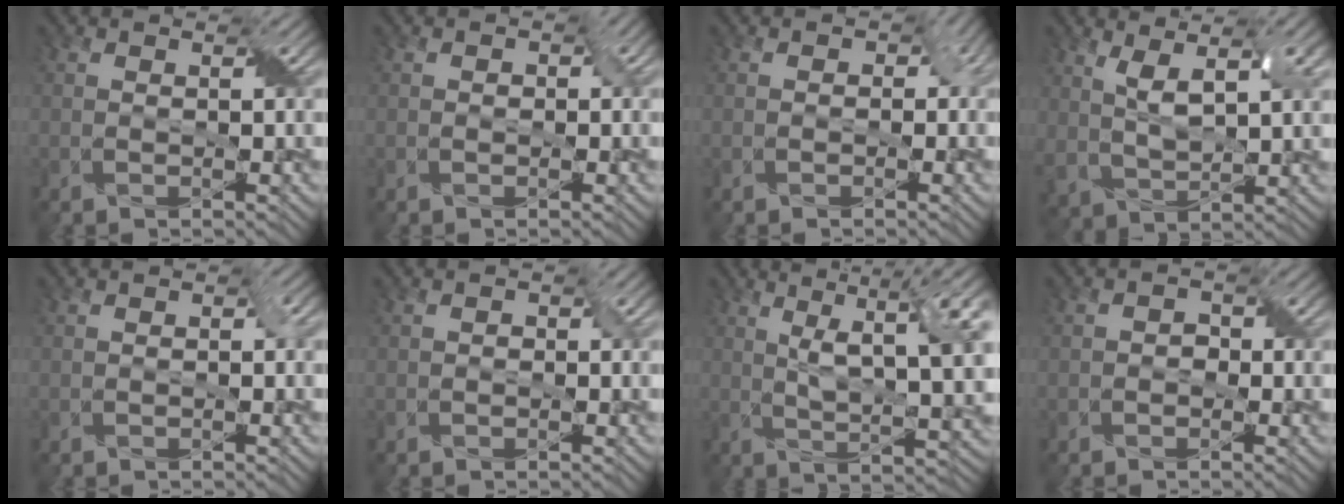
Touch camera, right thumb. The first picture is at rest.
{"total": 1.3, "force": [-0.2, 1.1, 0.6], "torque": [-0.012, -0.002, -0.004]}
{"total": 2.3, "force": [-0.3, 2.0, 1.2], "torque": [-0.012, -0.001, -0.004]}
{"total": 7.8, "force": [2.9, 3.4, 6.3], "torque": [-0.133, -0.001, 0.059]}
{"total": 1.0, "force": [-0.2, 0.6, 0.7], "torque": [-0.008, 0.000, -0.004]}
{"total": 1.0, "force": [-0.4, 0.8, 0.5], "torque": [-0.006, -0.002, -0.008]}
{"total": 11.5, "force": [3.3, 4.0, 10.3], "torque": [-0.170, 0.008, 0.050]}
{"total": 1.4, "force": [-0.8, 1.1, 0.3], "torque": [-0.008, -0.002, -0.015]}